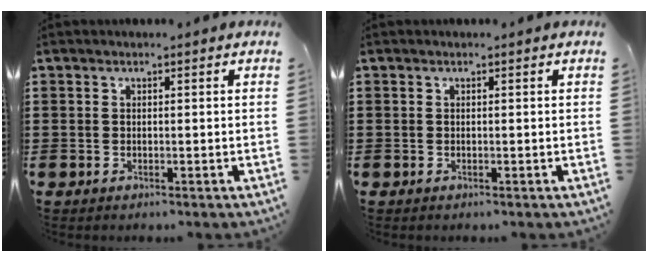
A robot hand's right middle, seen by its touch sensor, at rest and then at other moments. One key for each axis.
{"total": 0.0}